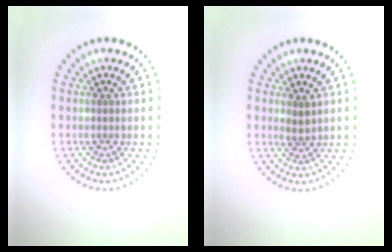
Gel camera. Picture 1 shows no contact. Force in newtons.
{"total": 1.3, "press": 1.1, "slide": 0.6}